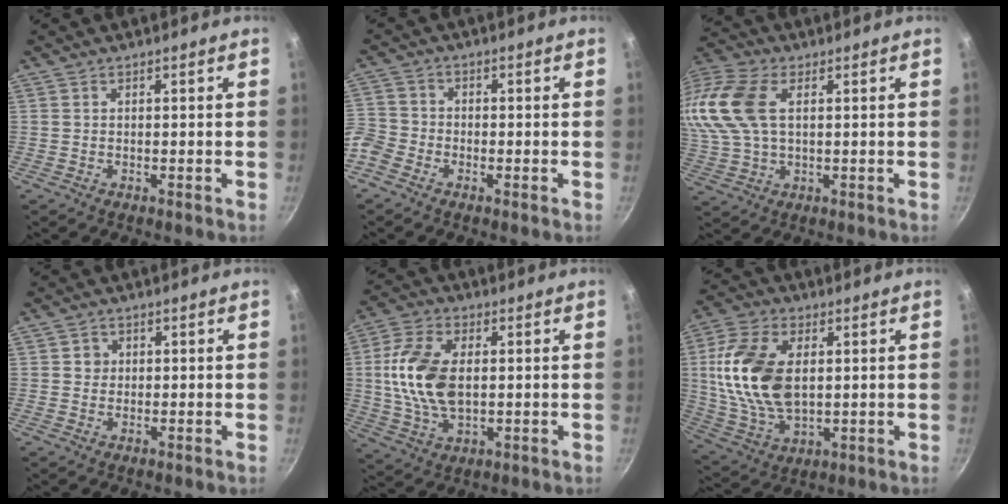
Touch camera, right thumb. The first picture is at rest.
{"total": 7.1, "force": [-3.6, 5.3, 2.9], "torque": [-0.064, 0.030, -0.091]}
{"total": 15.3, "force": [3.7, 9.5, 11.5], "torque": [-0.254, 0.019, 0.066]}
{"total": 1.9, "force": [0.3, 1.8, 0.4], "torque": [0.003, 0.003, 0.001]}
{"total": 13.8, "force": [1.2, 8.2, 11.0], "torque": [-0.205, 0.004, 0.020]}
{"total": 17.5, "force": [2.5, 10.6, 13.8], "torque": [-0.256, -0.004, 0.053]}